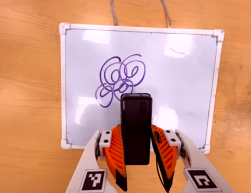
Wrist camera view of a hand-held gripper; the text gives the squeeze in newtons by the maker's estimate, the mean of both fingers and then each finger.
{"total": 3.4, "left": 2.0, "right": 4.9}